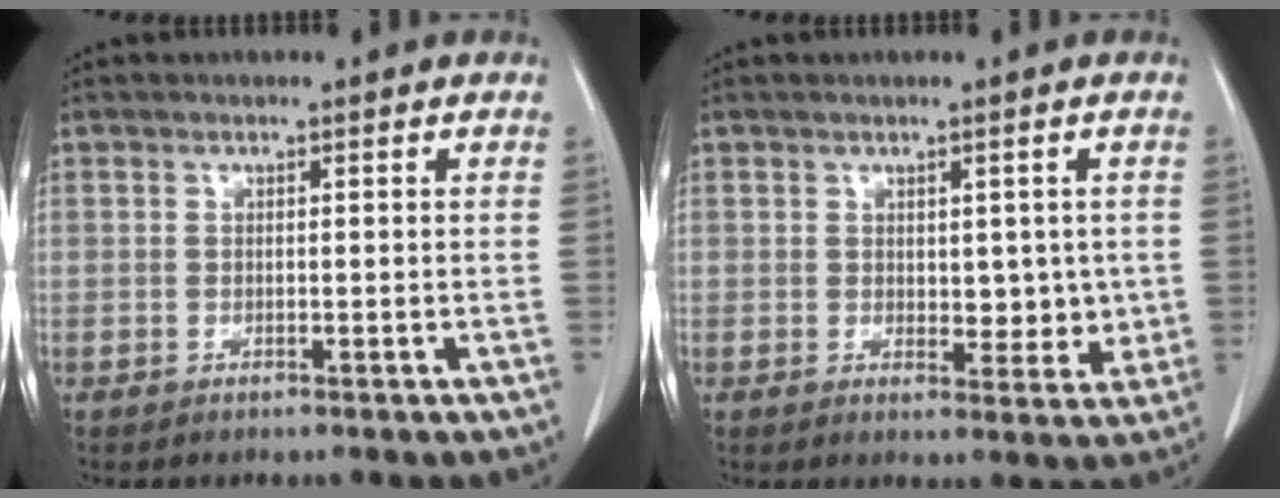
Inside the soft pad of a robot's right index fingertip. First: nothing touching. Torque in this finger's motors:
{"motor_torque": [-0.05, 0.26, 0.08, 0.01]}